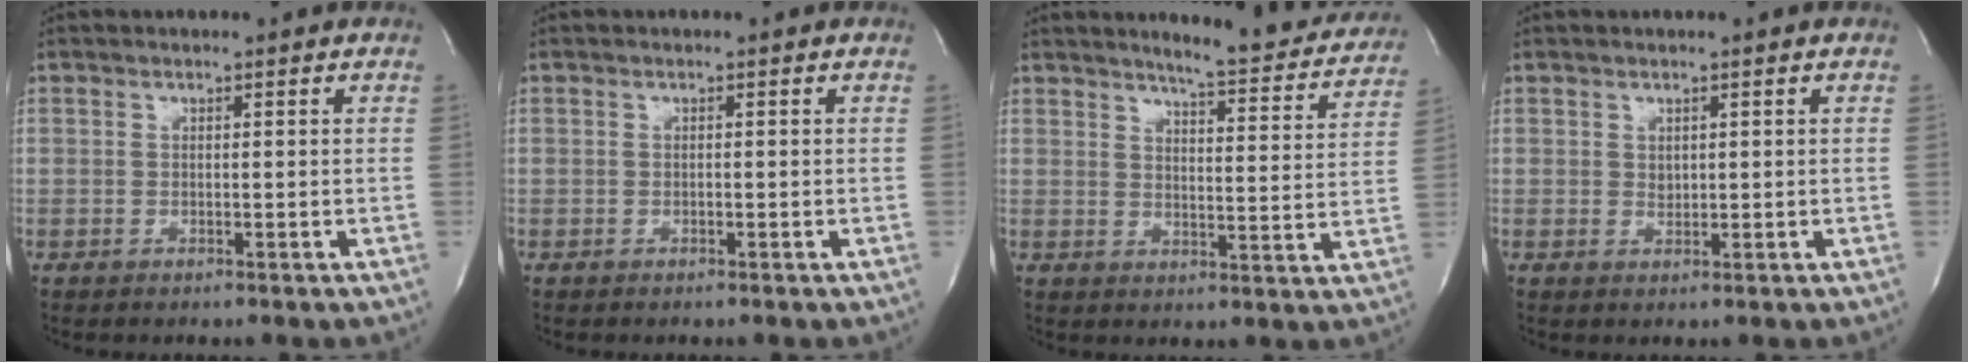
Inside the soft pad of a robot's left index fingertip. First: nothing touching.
{"total": 0.0}
{"total": 13.4, "force": [12.5, 1.6, 4.6], "torque": [-0.051, -0.042, 0.138]}
{"total": 1.0, "force": [0.3, 0.7, 0.5], "torque": [-0.007, -0.002, 0.008]}